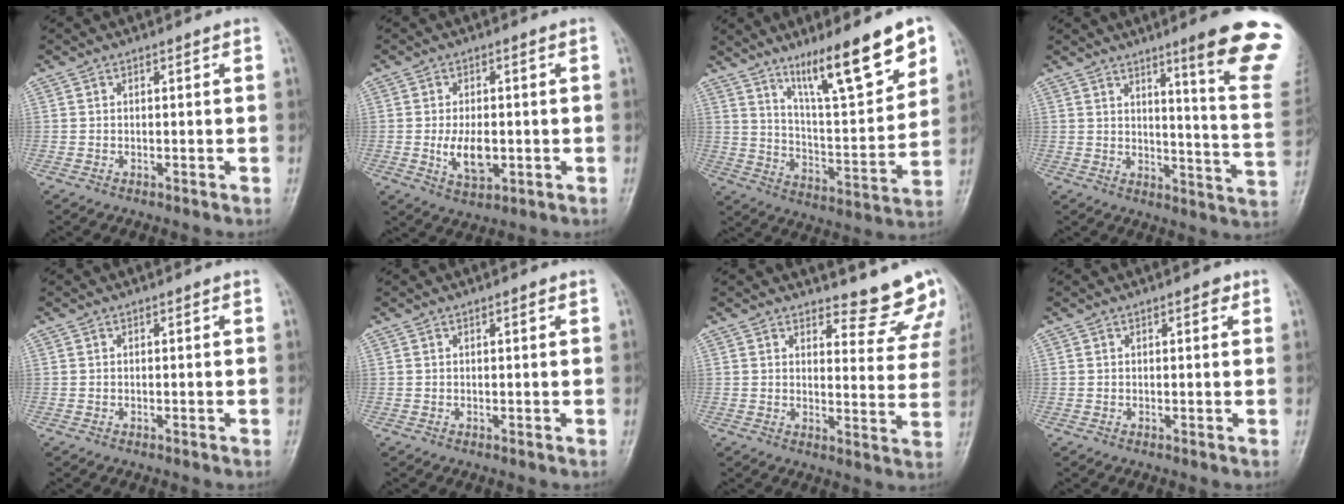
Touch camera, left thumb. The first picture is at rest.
{"total": 6.5, "force": [-0.9, 3.5, 5.4], "torque": [-0.089, -0.006, -0.009]}
{"total": 18.3, "force": [11.5, 4.0, 13.7], "torque": [-0.186, -0.062, 0.195]}
{"total": 17.6, "force": [11.1, 1.1, 13.6], "torque": [-0.145, -0.068, 0.139]}
{"total": 0.0}
{"total": 0.7, "force": [0.4, 0.2, 0.6], "torque": [-0.009, 0.000, 0.005]}
{"total": 9.9, "force": [9.5, 2.5, 1.2], "torque": [0.023, -0.093, 0.100]}
{"total": 1.6, "force": [0.9, 0.7, 1.1], "torque": [-0.009, -0.001, 0.008]}